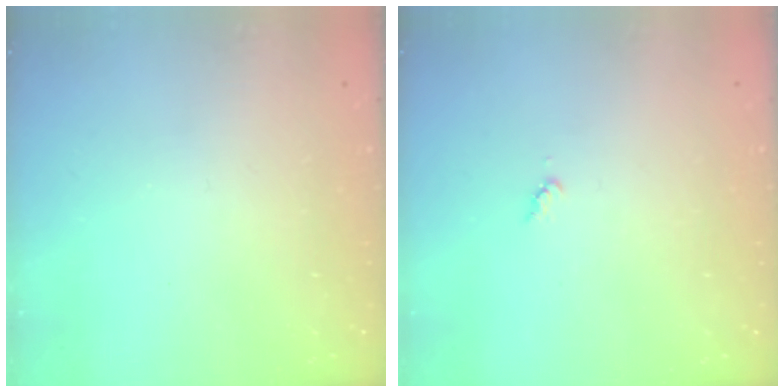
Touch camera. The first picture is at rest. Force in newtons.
{"total": 3.3, "press": 3.3, "slide": 0.4}